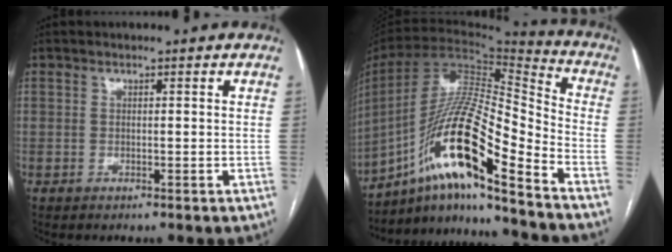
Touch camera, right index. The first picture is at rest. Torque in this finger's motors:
{"motor_torque": [1.15, -0.99, 0.83, 0.21]}